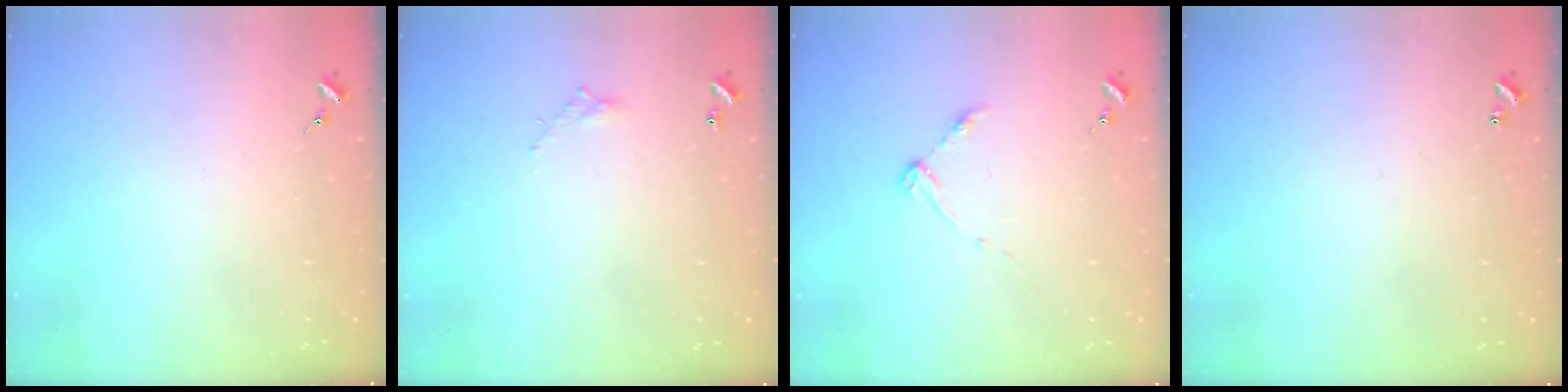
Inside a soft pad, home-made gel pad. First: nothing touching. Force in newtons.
{"total": 3.5, "press": 3.5, "slide": 0.2}
{"total": 3.3, "press": 3.3, "slide": 0.5}
{"total": 0.9, "press": 0.9, "slide": 0.2}